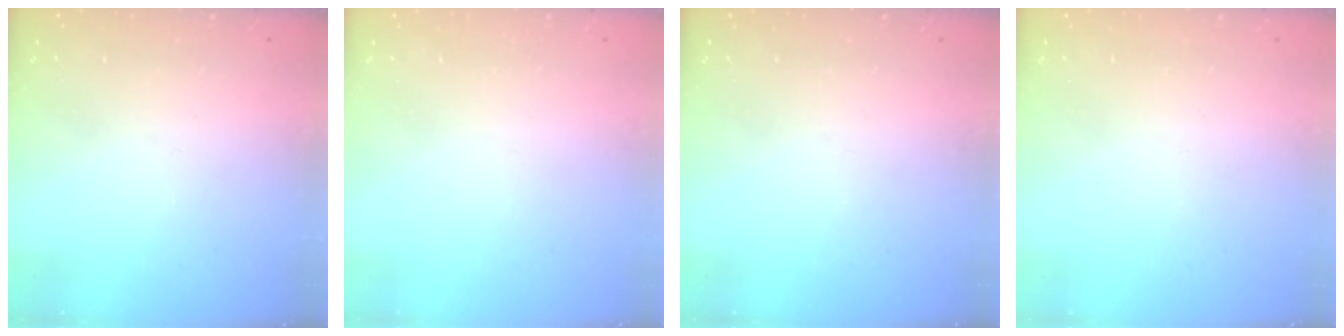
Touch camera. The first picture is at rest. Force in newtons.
{"total": 1.5, "press": 1.5, "slide": 0.1}
{"total": 0.0}
{"total": 1.5, "press": 1.5, "slide": 0.1}